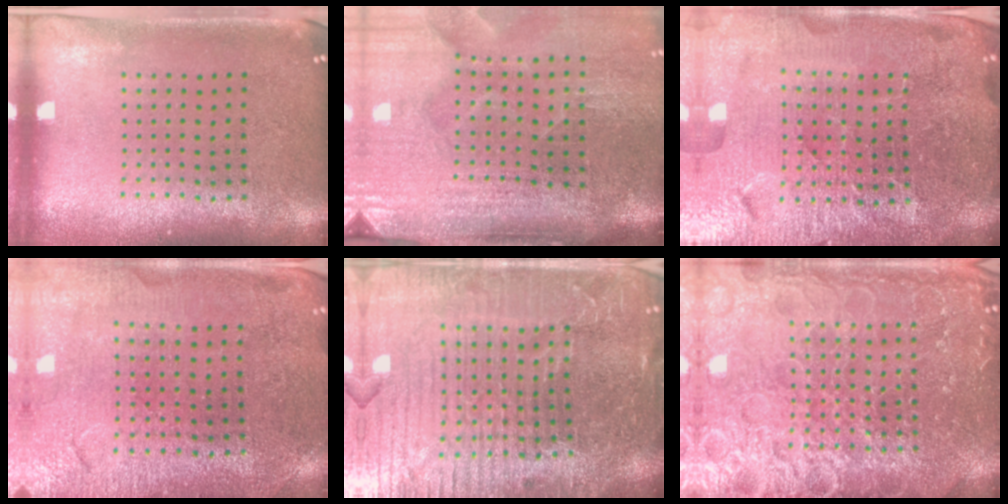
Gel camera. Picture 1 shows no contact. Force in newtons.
{"total": 4.9, "press": 4.1, "slide": 2.7}
{"total": 5.6, "press": 5.1, "slide": 2.4}
{"total": 1.0, "press": 0.9, "slide": 0.3}
{"total": 6.4, "press": 5.6, "slide": 3.0}
{"total": 6.9, "press": 6.9, "slide": 0.8}